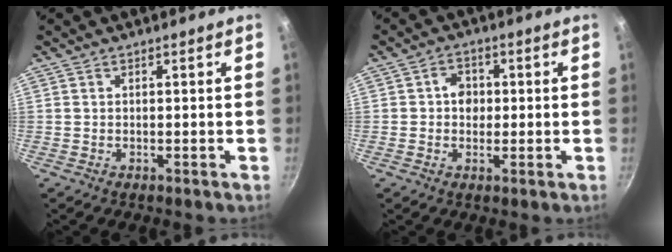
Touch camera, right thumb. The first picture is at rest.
{"total": 4.2, "force": [0.2, 3.6, 2.2], "torque": [-0.012, 0.003, -0.004]}